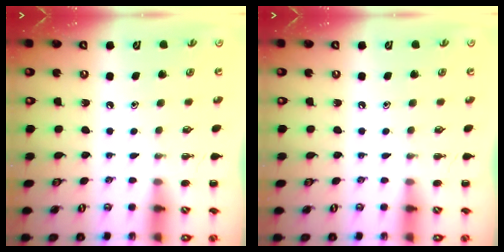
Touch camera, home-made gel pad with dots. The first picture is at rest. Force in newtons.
{"total": 0.0}